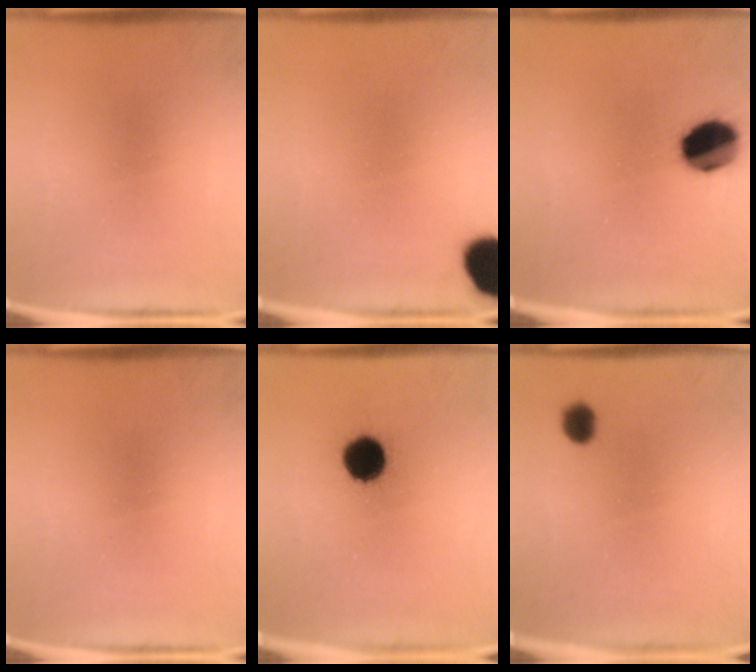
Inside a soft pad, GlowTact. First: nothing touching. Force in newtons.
{"total": 11.8}
{"total": 11.7}
{"total": 0.0}
{"total": 9.5}
{"total": 2.7}